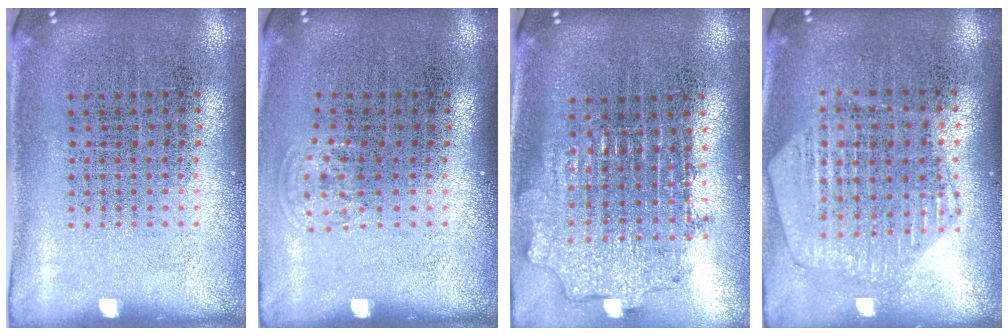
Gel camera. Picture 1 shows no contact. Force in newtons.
{"total": 0.8, "press": 0.6, "slide": 0.5}
{"total": 1.9, "press": 1.4, "slide": 1.3}
{"total": 1.2, "press": 1.2, "slide": 0.1}